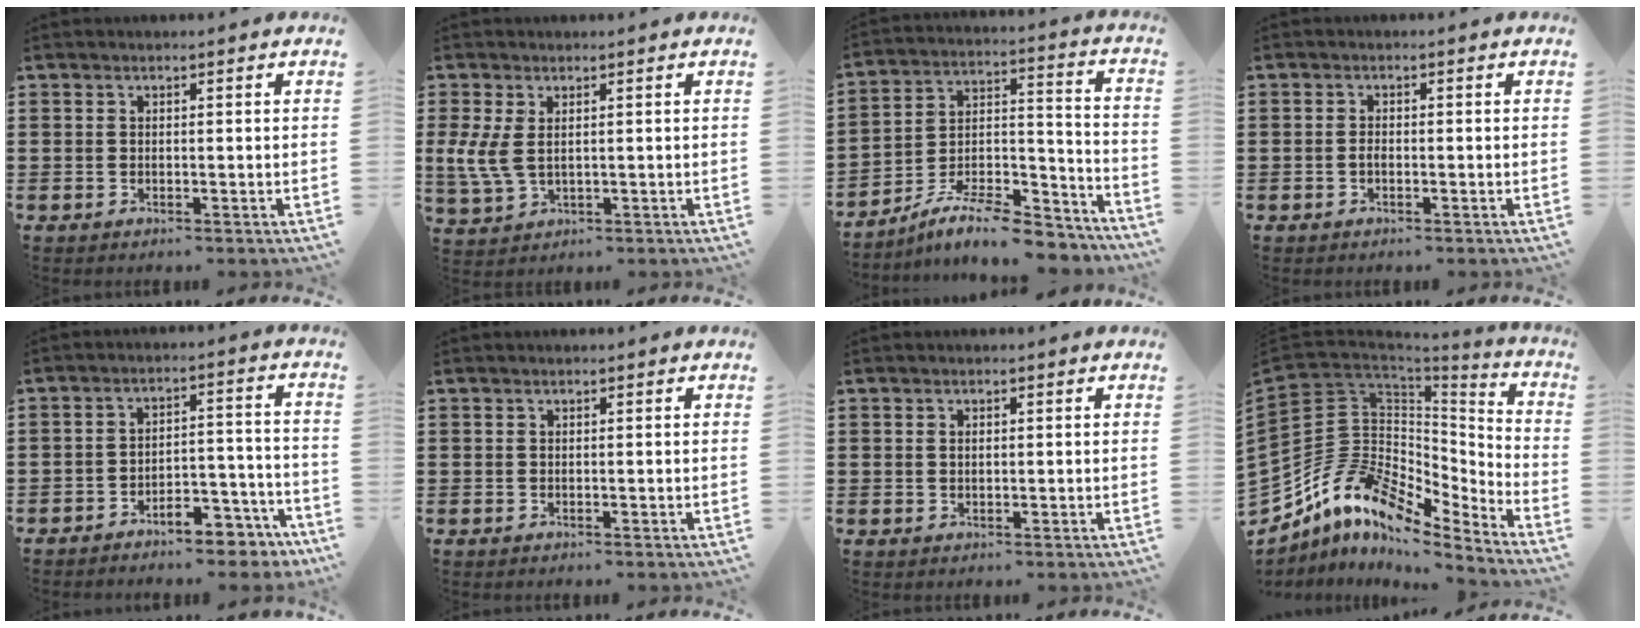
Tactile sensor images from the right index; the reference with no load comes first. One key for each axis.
{"total": 4.5, "fx": 0.5, "fy": 2.4, "fz": 3.8, "tx": -0.107, "ty": -0.005, "tz": 0.002}
{"total": 9.9, "fx": -8.6, "fy": 1.8, "fz": 4.7, "tx": -0.069, "ty": 0.023, "tz": -0.164}
{"total": 0.9, "fx": -0.5, "fy": 0.3, "fz": 0.8, "tx": -0.018, "ty": -0.006, "tz": -0.007}
{"total": 6.4, "fx": -5.9, "fy": 1.4, "fz": 1.8, "tx": -0.025, "ty": 0.018, "tz": -0.114}
{"total": 0.0}
{"total": 1.0, "fx": 0.2, "fy": 0.5, "fz": 0.8, "tx": -0.017, "ty": 0.004, "tz": 0.002}
{"total": 12.1, "fx": -5.2, "fy": 8.5, "fz": 6.9, "tx": -0.189, "ty": -0.015, "tz": -0.107}